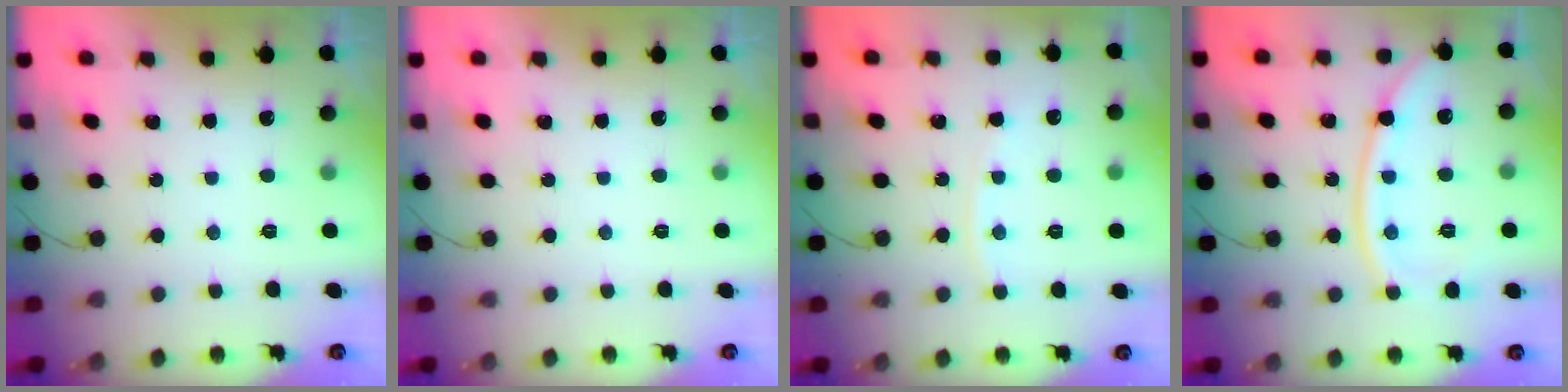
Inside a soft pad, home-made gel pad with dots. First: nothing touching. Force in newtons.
{"total": 0.0}
{"total": 4.4, "press": 4.4, "slide": 0.4}
{"total": 12.3, "press": 12.1, "slide": 1.6}